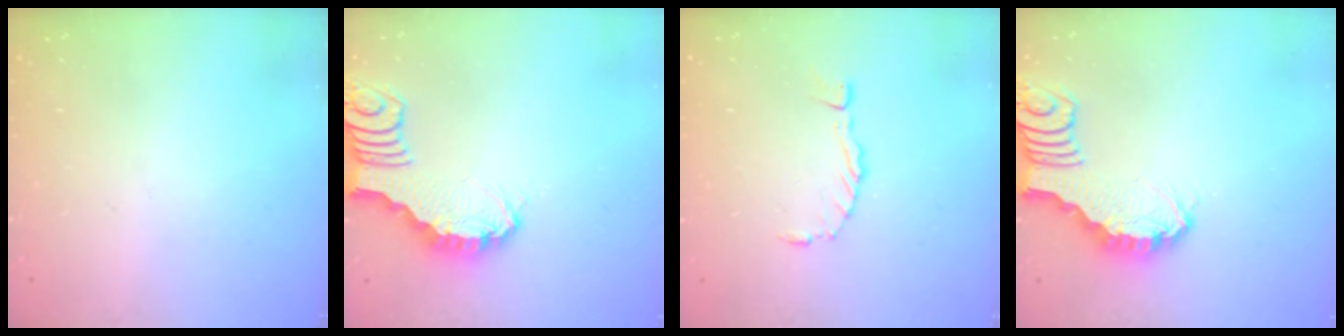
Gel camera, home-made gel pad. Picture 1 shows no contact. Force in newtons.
{"total": 2.4, "press": 2.4, "slide": 0.2}
{"total": 0.0}
{"total": 2.5, "press": 2.5, "slide": 0.2}